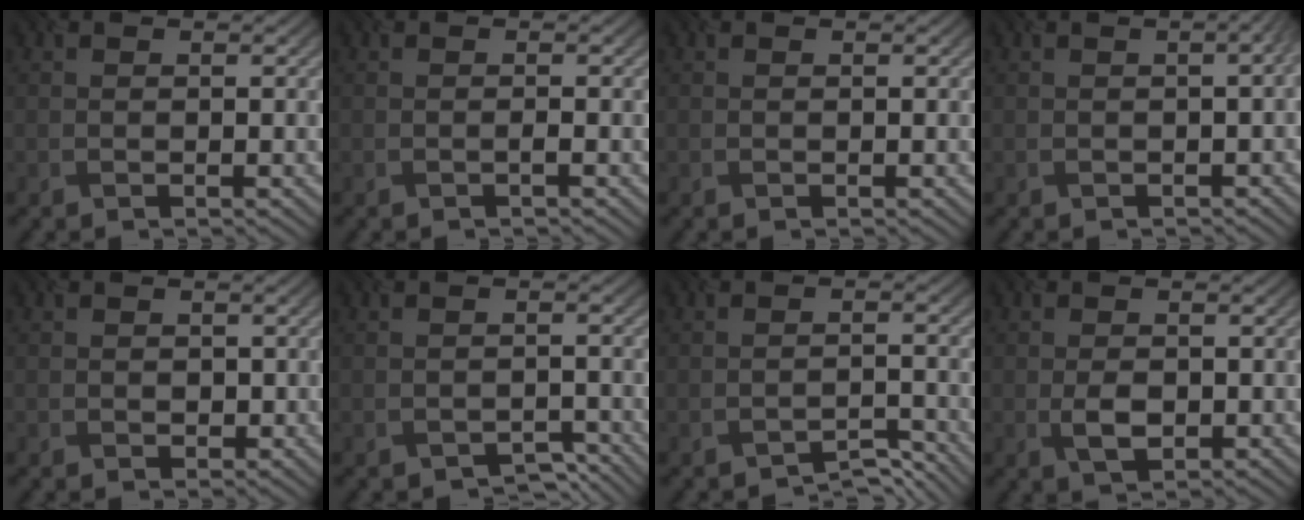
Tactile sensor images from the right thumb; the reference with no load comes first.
{"total": 0.5, "force": [-0.5, -0.1, -0.1], "torque": [0.001, 0.006, -0.010]}
{"total": 0.0}
{"total": 3.1, "force": [0.0, 1.6, 2.7], "torque": [-0.014, 0.013, -0.006]}
{"total": 1.1, "force": [-0.3, 1.1, 0.0], "torque": [0.004, -0.002, 0.008]}
{"total": 2.5, "force": [-2.4, 0.8, -0.1], "torque": [0.001, -0.004, -0.028]}
{"total": 3.3, "force": [-3.3, 0.2, -0.1], "torque": [0.001, 0.005, -0.048]}
{"total": 2.5, "force": [-0.8, 1.6, 1.6], "torque": [-0.045, -0.005, -0.010]}